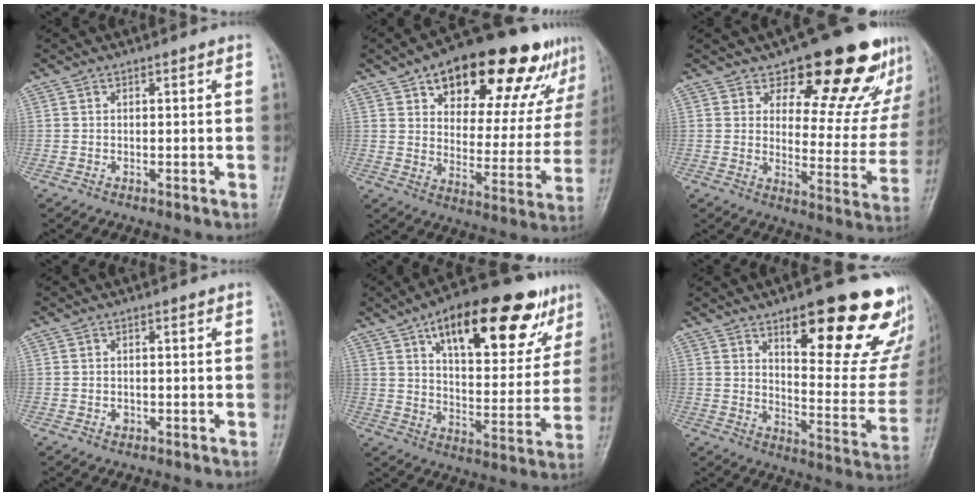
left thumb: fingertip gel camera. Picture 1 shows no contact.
{"total": 24.9, "force": [15.0, 11.1, 16.5], "torque": [-0.182, -0.023, 0.218]}
{"total": 19.0, "force": [13.4, 8.0, 10.9], "torque": [-0.082, -0.096, 0.173]}
{"total": 0.9, "force": [-0.3, 0.8, 0.4], "torque": [-0.001, 0.001, -0.004]}
{"total": 24.5, "force": [13.4, 10.3, 17.7], "torque": [-0.215, -0.022, 0.203]}
{"total": 24.1, "force": [14.0, 7.6, 18.1], "torque": [-0.183, -0.073, 0.194]}